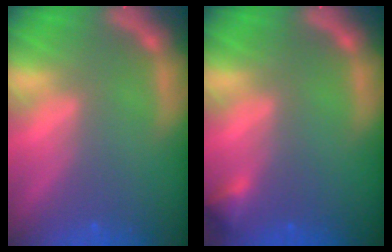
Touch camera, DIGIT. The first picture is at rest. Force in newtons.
{"total": 1.4}